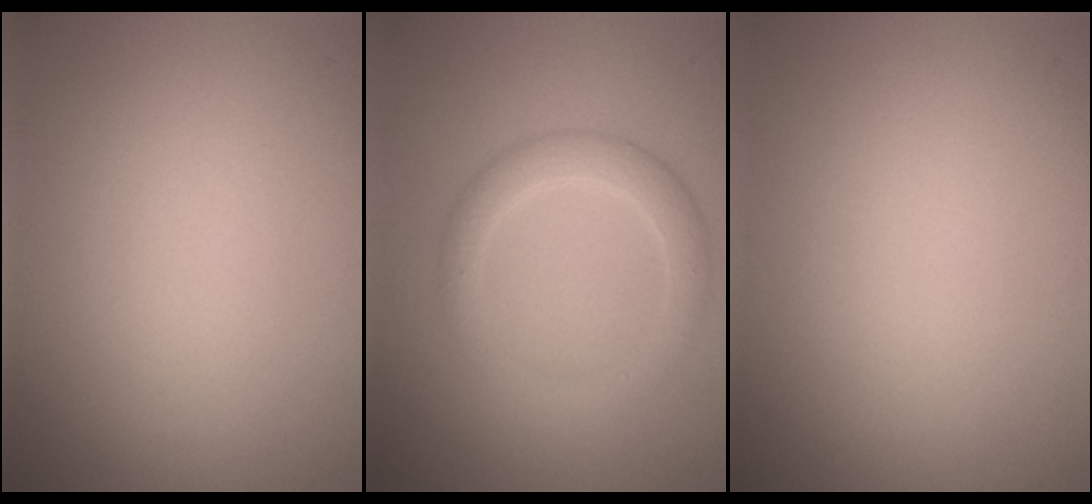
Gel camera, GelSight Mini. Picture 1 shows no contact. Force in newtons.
{"total": 3.0, "press": 3.0, "slide": 0.2}
{"total": 0.0}